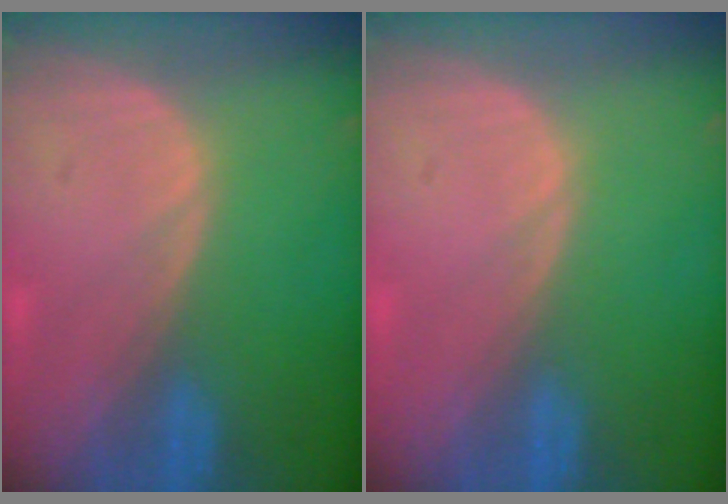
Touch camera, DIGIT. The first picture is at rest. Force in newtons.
{"total": 0.0}